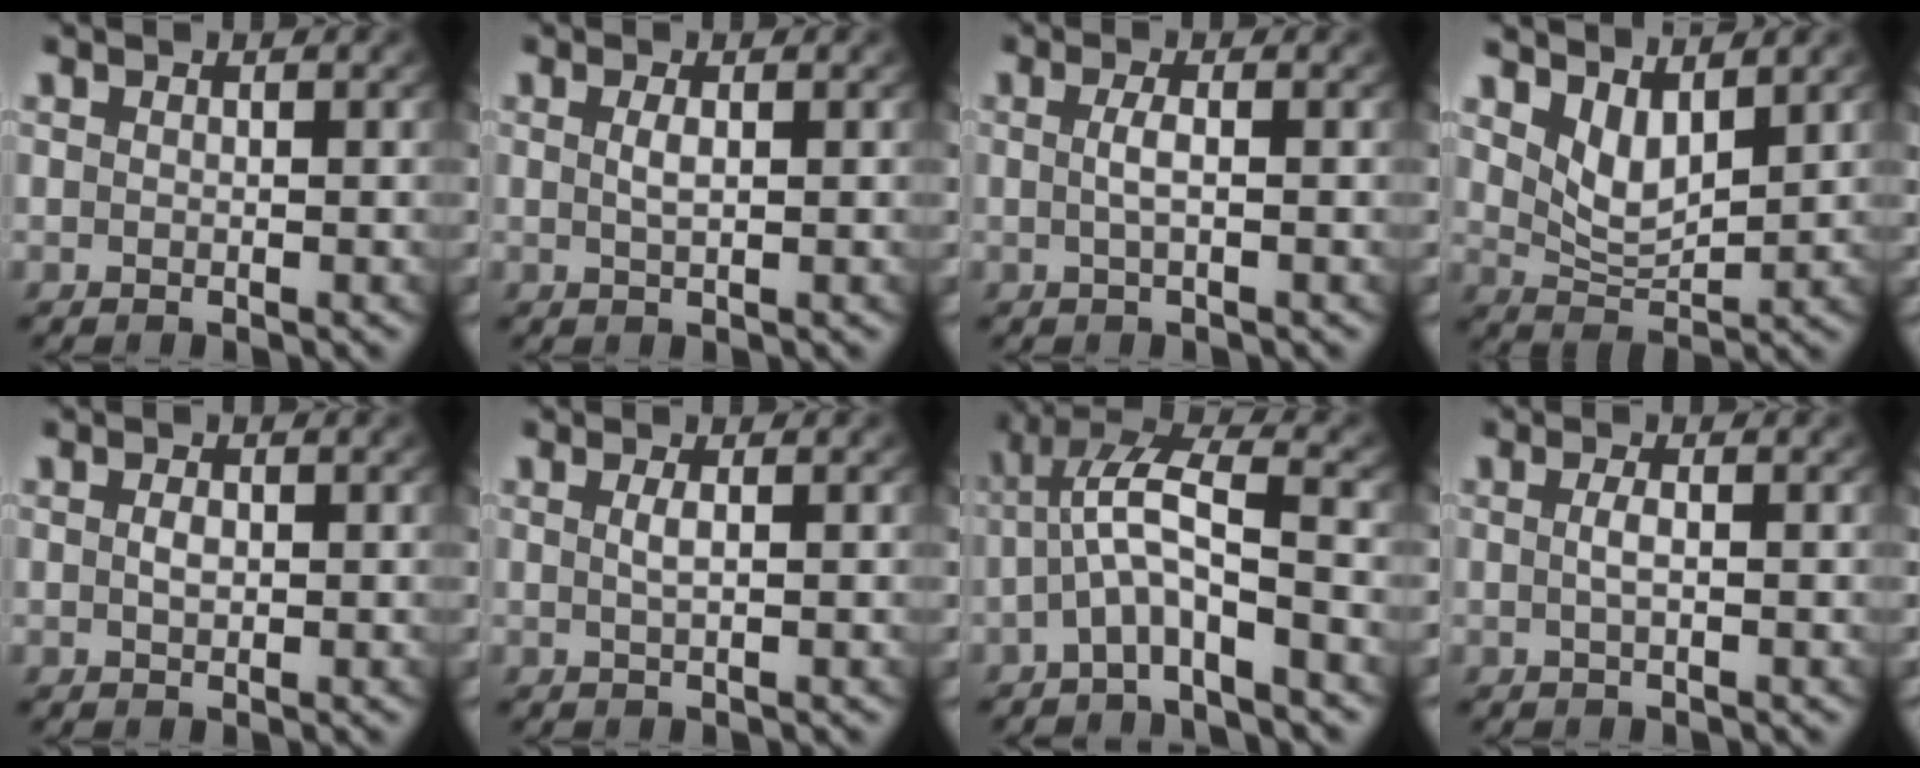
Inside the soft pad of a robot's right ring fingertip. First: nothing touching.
{"total": 1.1, "force": [0.1, 0.1, 1.1], "torque": [-0.027, -0.010, 0.009]}
{"total": 1.5, "force": [-0.3, -0.1, 1.5], "torque": [-0.035, -0.006, -0.001]}
{"total": 5.5, "force": [2.3, 3.4, 3.5], "torque": [-0.066, -0.014, 0.042]}
{"total": 0.9, "force": [-0.1, 0.5, 0.8], "torque": [-0.020, -0.012, 0.005]}
{"total": 1.1, "force": [0.0, -0.1, 1.1], "torque": [-0.028, -0.009, 0.007]}
{"total": 5.3, "force": [-0.5, 2.6, 4.6], "torque": [-0.100, -0.010, -0.008]}
{"total": 1.2, "force": [-0.3, -0.1, 1.1], "torque": [-0.030, -0.008, -0.001]}